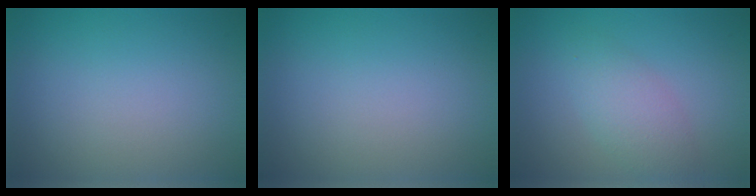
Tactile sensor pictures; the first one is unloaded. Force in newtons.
{"total": 0.0}
{"total": 3.0, "press": 3.0, "slide": 0.1}